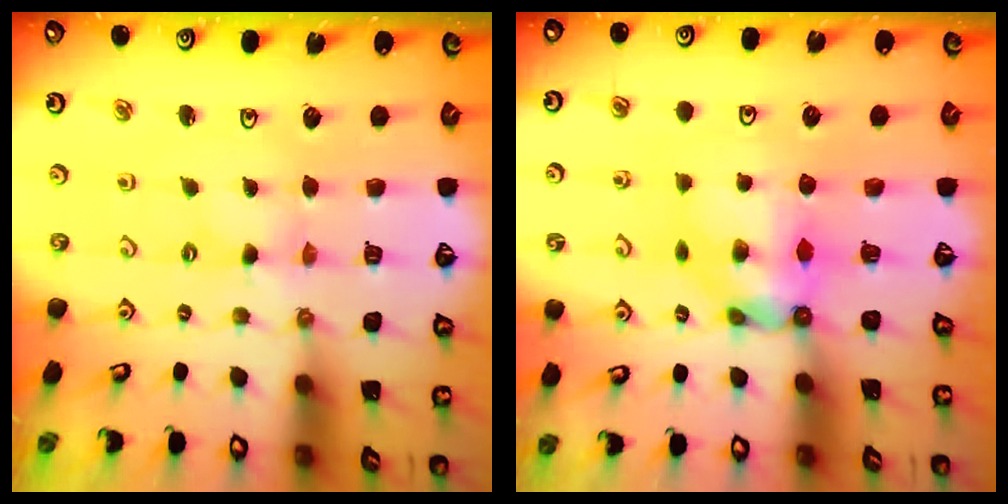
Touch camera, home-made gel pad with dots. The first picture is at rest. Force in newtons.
{"total": 6.5, "press": 6.5, "slide": 0.5}